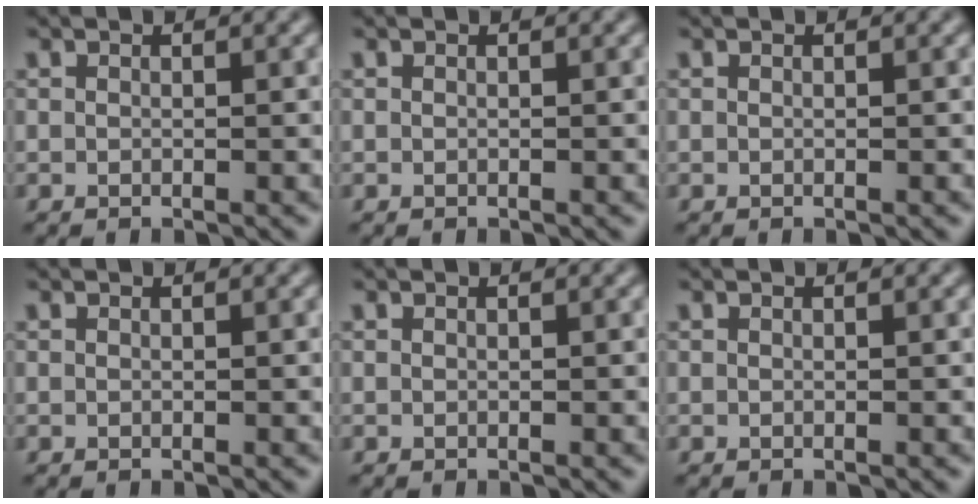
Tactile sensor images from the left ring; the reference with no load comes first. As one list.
[{"total": 0.0}, {"total": 0.0}, {"total": 0.0}, {"total": 0.0}, {"total": 0.0}]